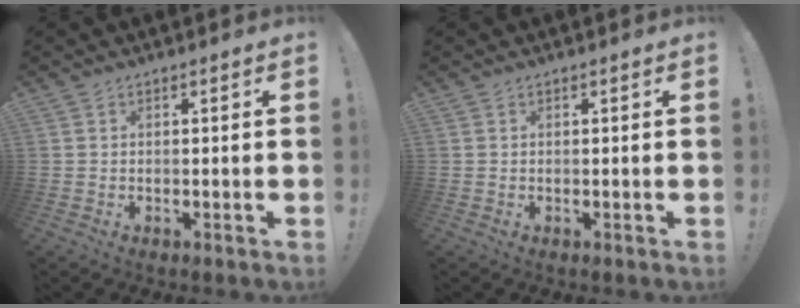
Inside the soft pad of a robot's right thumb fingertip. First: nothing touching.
{"total": 0.0}